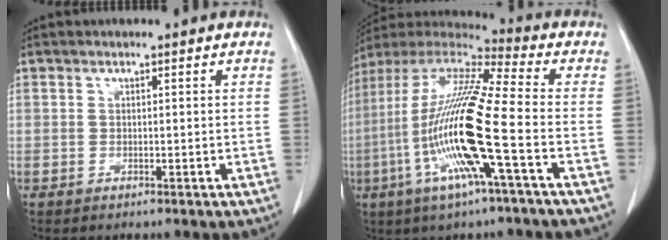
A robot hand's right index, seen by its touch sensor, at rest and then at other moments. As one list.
[{"total": 19.3, "force": [-4.8, 0.6, 18.7], "torque": [-0.384, -0.012, -0.102]}]